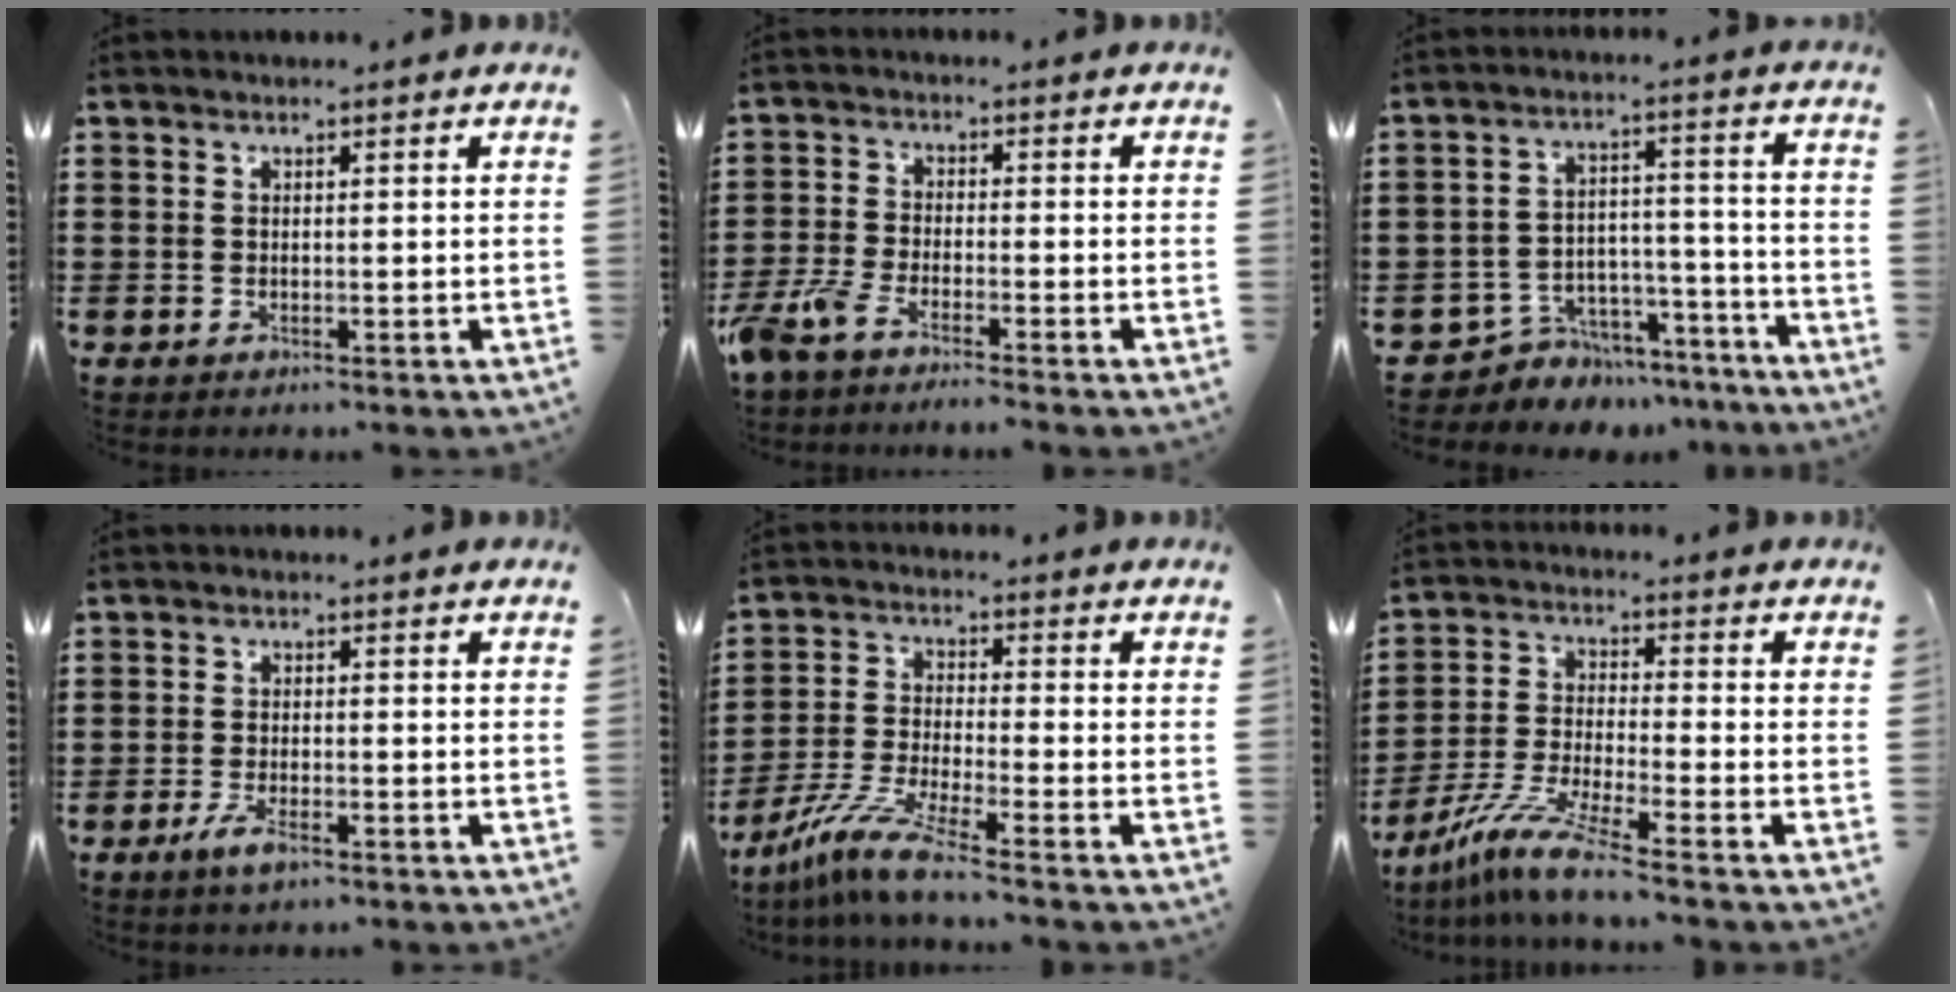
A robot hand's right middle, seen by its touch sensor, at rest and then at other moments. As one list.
[{"total": 4.6, "force": [-4.0, 0.7, 2.3], "torque": [-0.081, -0.016, -0.087]}, {"total": 5.5, "force": [-5.1, 2.2, 0.1], "torque": [-0.008, 0.019, -0.102]}, {"total": 3.4, "force": [-1.9, 0.9, 2.7], "torque": [-0.066, -0.007, -0.040]}, {"total": 7.9, "force": [-6.4, 0.2, 4.6], "torque": [-0.107, -0.014, -0.128]}, {"total": 8.9, "force": [-7.3, 0.2, 5.1], "torque": [-0.111, -0.008, -0.144]}]